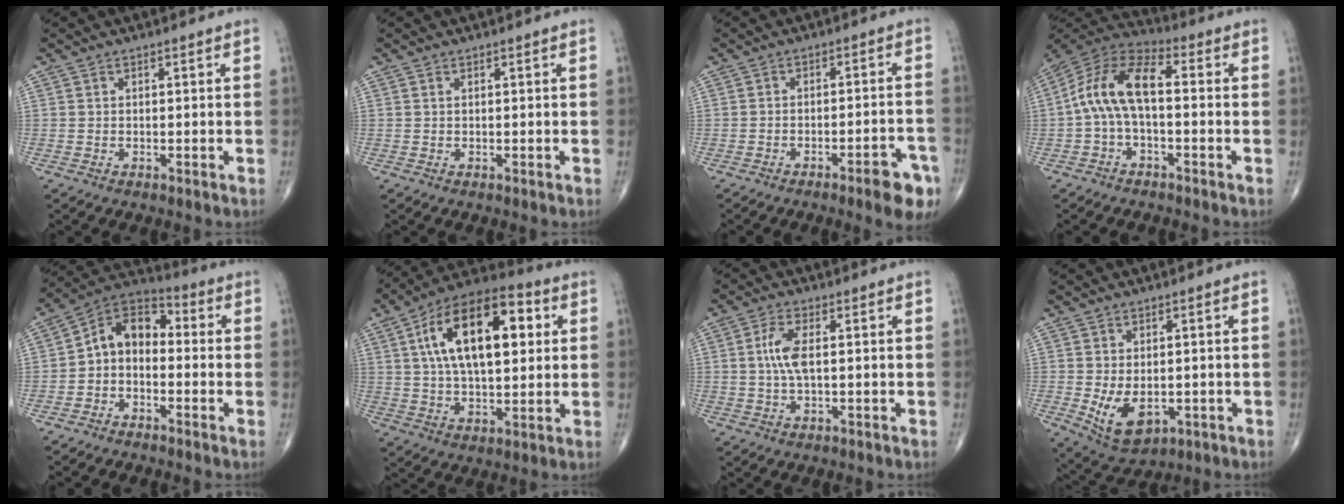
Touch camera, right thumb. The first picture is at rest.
{"total": 0.0}
{"total": 7.5, "force": [-4.5, 1.8, 5.8], "torque": [-0.062, 0.028, -0.056]}
{"total": 11.8, "force": [-0.4, 5.7, 10.3], "torque": [-0.201, 0.042, -0.021]}
{"total": 9.3, "force": [-1.2, 6.5, 6.5], "torque": [-0.088, 0.047, -0.042]}
{"total": 20.5, "force": [5.2, 9.9, 17.2], "torque": [-0.269, 0.012, 0.077]}
{"total": 5.0, "force": [0.5, 1.7, 4.6], "torque": [-0.112, 0.003, 0.007]}
{"total": 7.9, "force": [-1.4, 4.9, 6.1], "torque": [-0.096, -0.014, -0.007]}